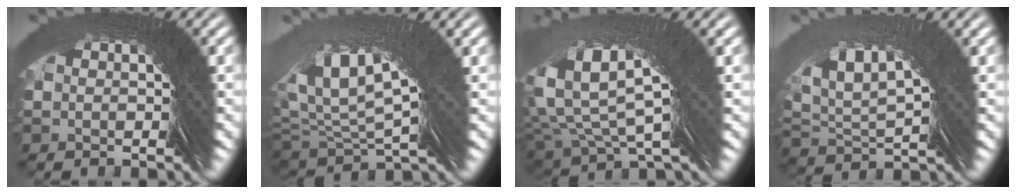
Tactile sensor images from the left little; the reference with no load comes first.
{"total": 5.7, "force": [3.8, -2.1, 3.7], "torque": [-0.058, 0.042, 0.062]}
{"total": 5.5, "force": [4.1, -0.4, 3.7], "torque": [-0.069, 0.049, 0.057]}
{"total": 4.2, "force": [3.2, -2.3, 1.5], "torque": [-0.020, 0.032, 0.050]}